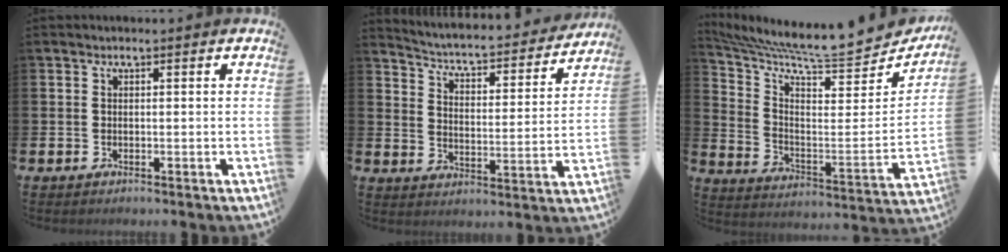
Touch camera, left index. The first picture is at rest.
{"total": 4.5, "force": [4.1, 0.8, 1.5], "torque": [-0.057, -0.039, 0.059]}
{"total": 9.4, "force": [8.5, 1.5, 3.9], "torque": [-0.096, -0.088, 0.135]}